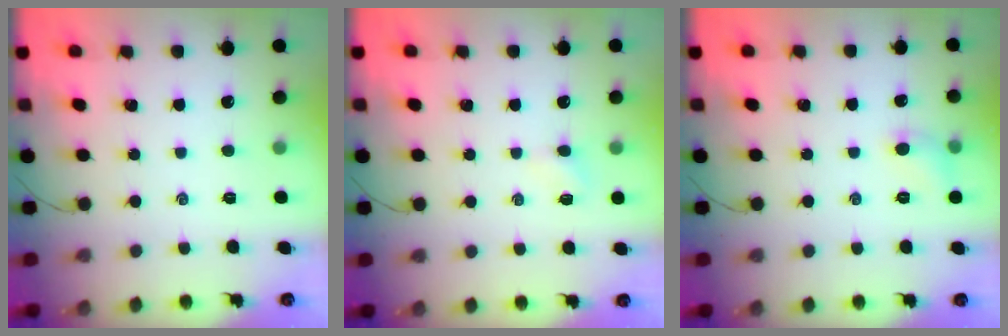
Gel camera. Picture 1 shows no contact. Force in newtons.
{"total": 2.6, "press": 2.5, "slide": 0.9}
{"total": 5.5, "press": 5.4, "slide": 1.2}